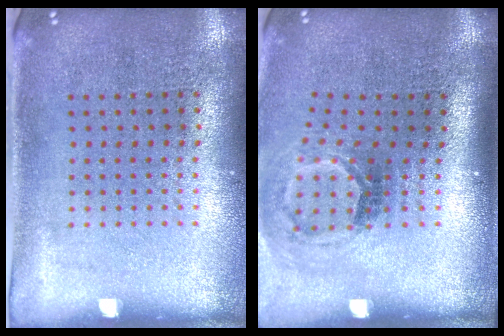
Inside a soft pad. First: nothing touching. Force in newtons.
{"total": 1.9, "press": 1.2, "slide": 1.5}